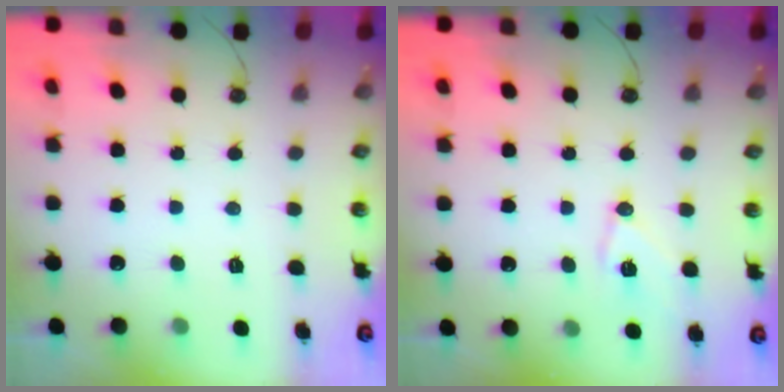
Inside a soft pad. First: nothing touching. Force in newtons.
{"total": 9.9, "press": 9.8, "slide": 1.1}